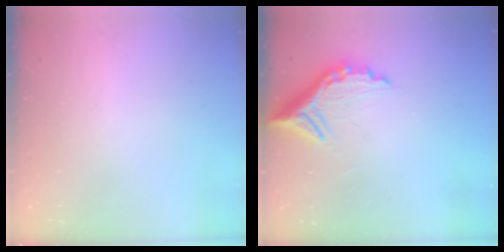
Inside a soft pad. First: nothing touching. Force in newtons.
{"total": 11.6, "press": 11.5, "slide": 1.0}